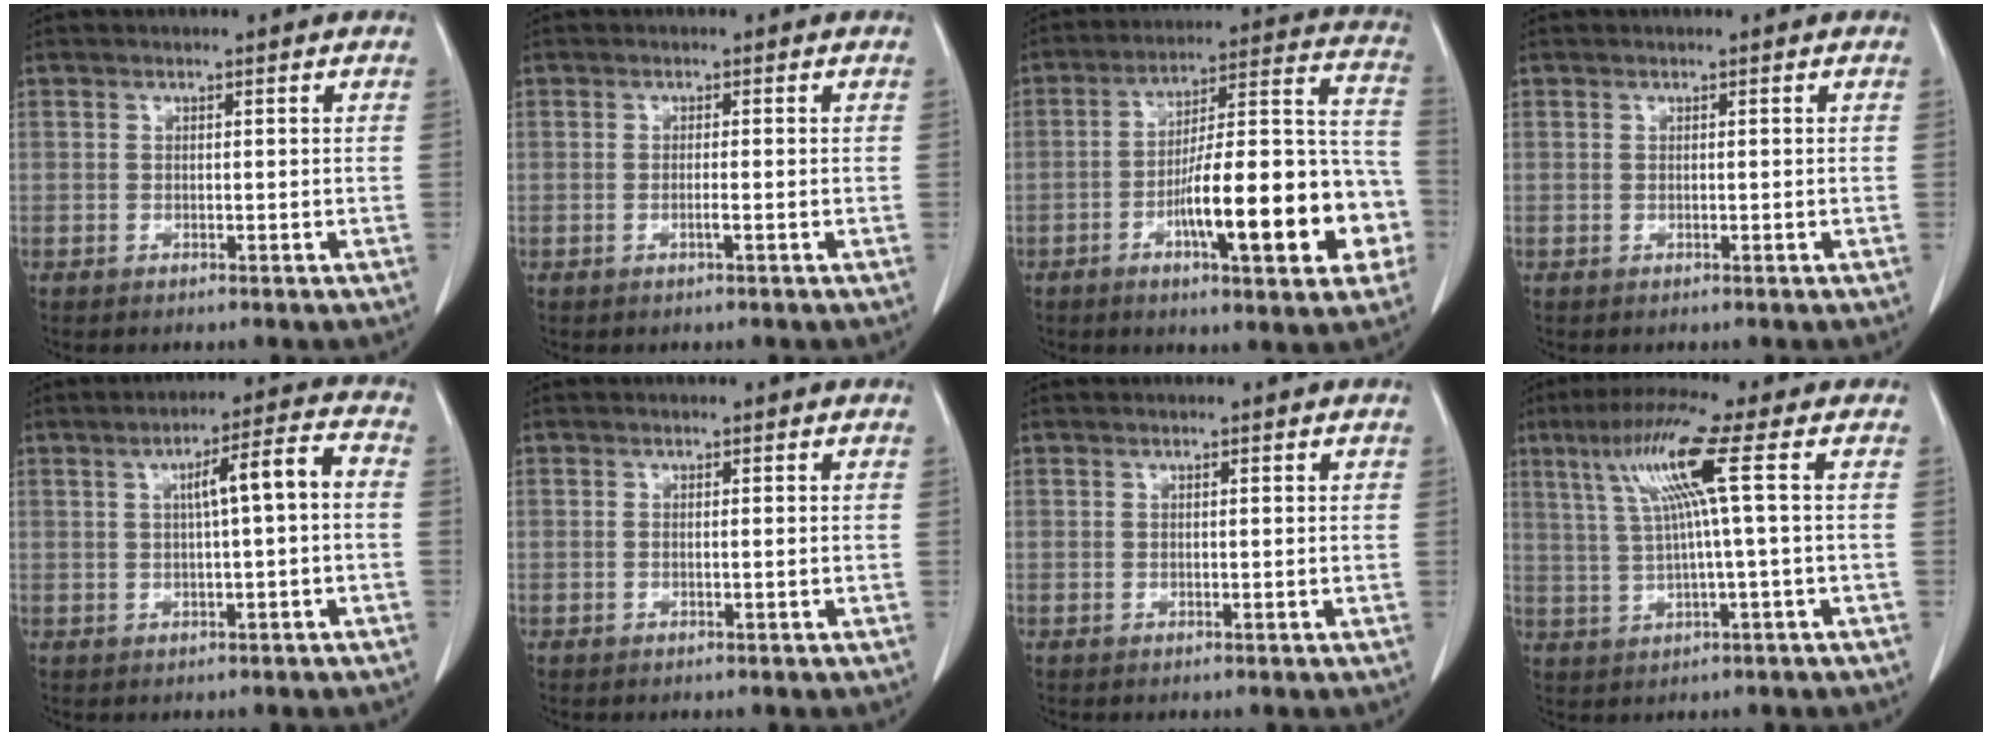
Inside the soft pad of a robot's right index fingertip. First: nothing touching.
{"total": 1.5, "force": [-0.5, 0.2, 1.4], "torque": [-0.029, 0.000, -0.008]}
{"total": 22.1, "force": [-7.1, 4.5, 20.4], "torque": [-0.250, 0.029, -0.096]}
{"total": 0.0}
{"total": 7.5, "force": [0.6, 1.1, 7.4], "torque": [-0.117, 0.026, 0.012]}
{"total": 1.2, "force": [-0.1, 0.4, 1.1], "torque": [-0.033, 0.006, 0.004]}
{"total": 0.8, "force": [0.2, 0.3, 0.7], "torque": [-0.015, 0.003, 0.004]}
{"total": 9.8, "force": [2.7, -1.0, 9.4], "torque": [-0.183, 0.023, 0.057]}